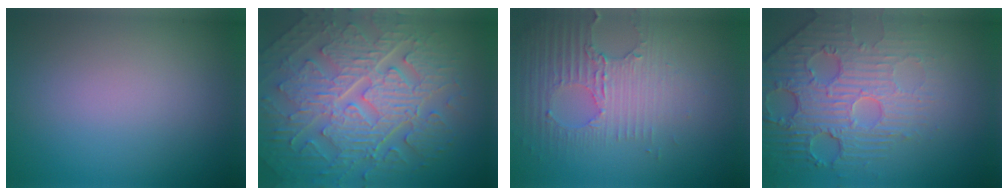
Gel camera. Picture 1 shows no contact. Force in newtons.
{"total": 10.3, "press": 6.9, "slide": 7.7}
{"total": 3.5, "press": 3.4, "slide": 1.1}
{"total": 5.3, "press": 4.8, "slide": 2.2}